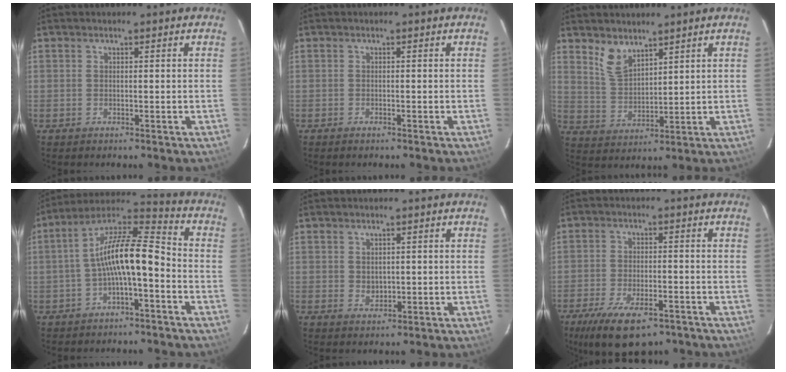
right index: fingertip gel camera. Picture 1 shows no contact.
{"total": 0.8, "force": [-0.6, 0.3, 0.4], "torque": [-0.006, -0.002, -0.013]}
{"total": 6.1, "force": [4.5, 2.7, 3.1], "torque": [-0.057, -0.001, 0.097]}
{"total": 11.9, "force": [-3.1, 3.3, 11.0], "torque": [-0.205, 0.028, -0.056]}
{"total": 2.4, "force": [0.3, 2.1, 1.3], "torque": [-0.019, 0.002, 0.008]}
{"total": 13.5, "force": [-8.9, 5.5, 8.6], "torque": [-0.181, -0.030, -0.142]}